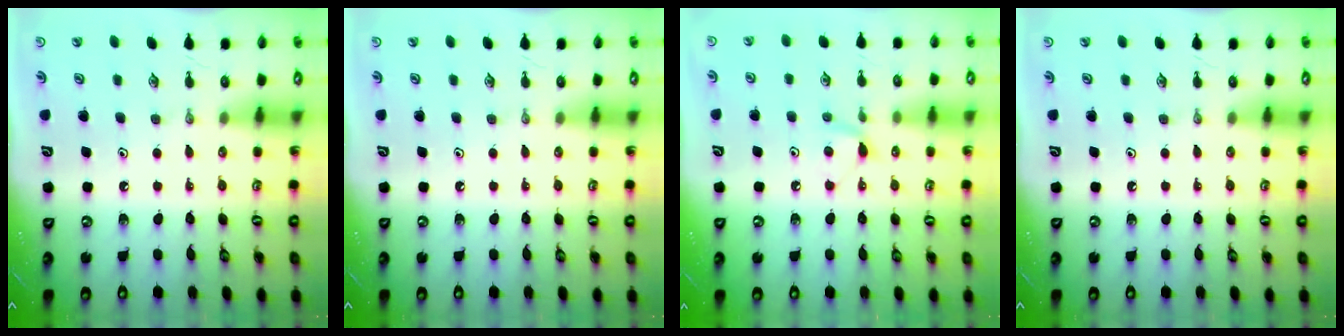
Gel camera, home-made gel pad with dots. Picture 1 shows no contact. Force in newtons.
{"total": 0.0}
{"total": 6.1, "press": 6.1, "slide": 0.9}
{"total": 0.0}